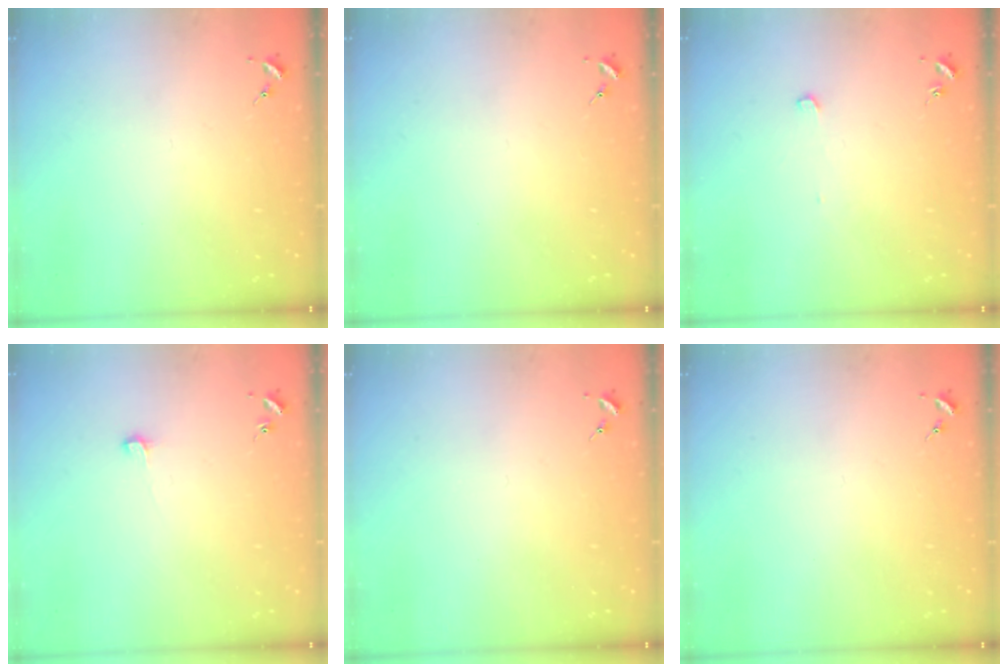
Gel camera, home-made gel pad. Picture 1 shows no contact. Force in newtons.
{"total": 0.0}
{"total": 2.4, "press": 2.4, "slide": 0.0}
{"total": 4.3, "press": 4.3, "slide": 0.4}
{"total": 0.0}
{"total": 0.0}